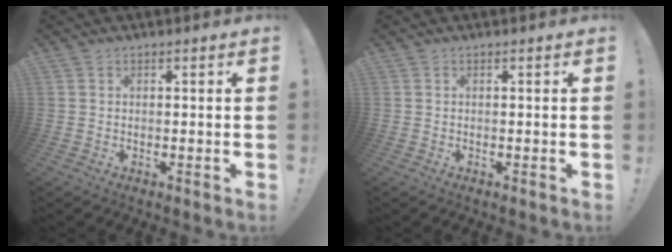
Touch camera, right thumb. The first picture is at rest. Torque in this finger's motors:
{"motor_torque": [0.00, 0.00, 0.00, 0.01, 0.01]}